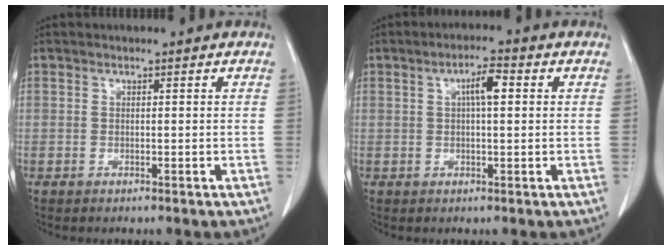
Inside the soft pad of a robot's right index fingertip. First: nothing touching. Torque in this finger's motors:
{"motor_torque": [0.58, 0.09, 0.13, 0.04]}